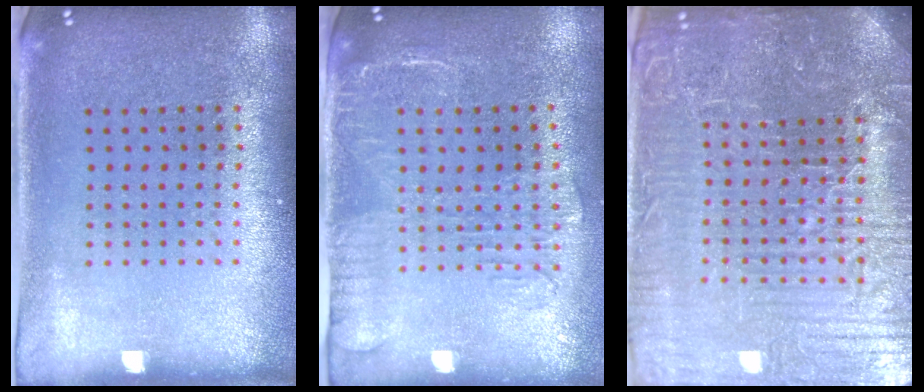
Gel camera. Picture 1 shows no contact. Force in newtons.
{"total": 1.8, "press": 1.5, "slide": 1.0}
{"total": 6.5, "press": 5.9, "slide": 2.8}